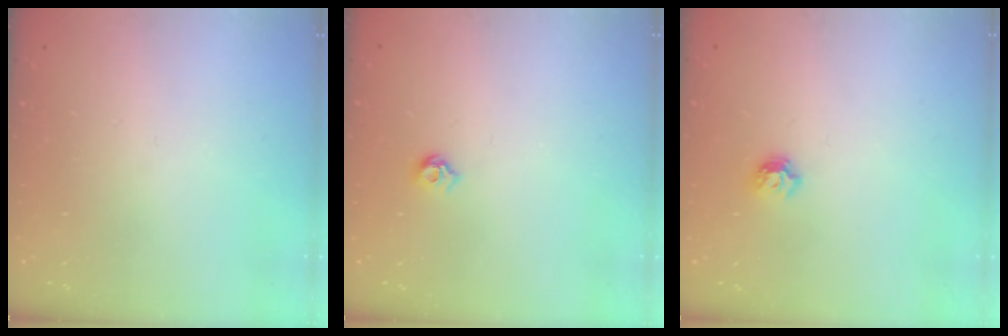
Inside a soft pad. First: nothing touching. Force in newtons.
{"total": 5.0, "press": 4.9, "slide": 0.8}
{"total": 5.5, "press": 5.5, "slide": 0.8}